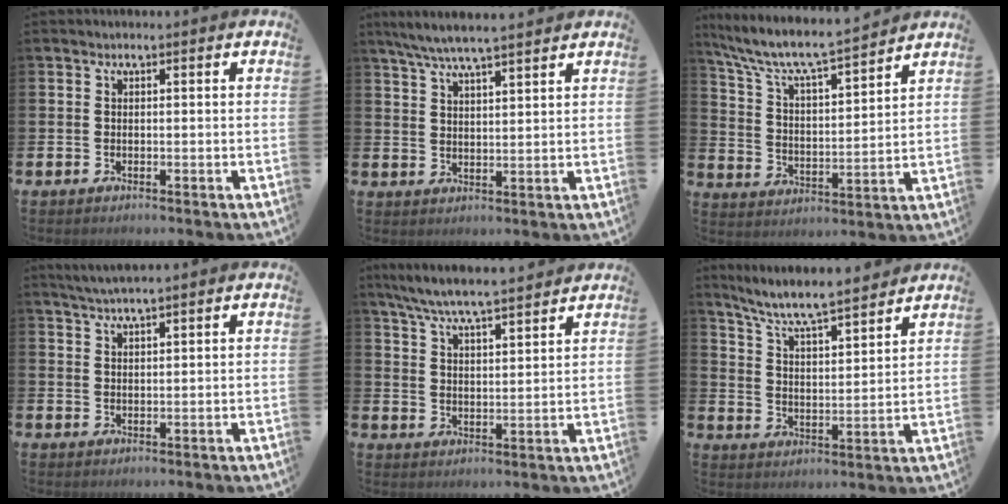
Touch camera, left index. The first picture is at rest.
{"total": 6.1, "force": [5.6, 0.2, 2.4], "torque": [-0.068, -0.015, 0.102]}
{"total": 7.9, "force": [7.2, 0.8, 3.0], "torque": [-0.096, -0.052, 0.122]}
{"total": 3.4, "force": [3.1, 0.0, 1.2], "torque": [-0.038, -0.001, 0.060]}
{"total": 7.0, "force": [6.7, 0.1, 2.1], "torque": [-0.069, -0.038, 0.120]}
{"total": 7.2, "force": [6.8, 0.2, 2.4], "torque": [-0.080, -0.050, 0.117]}